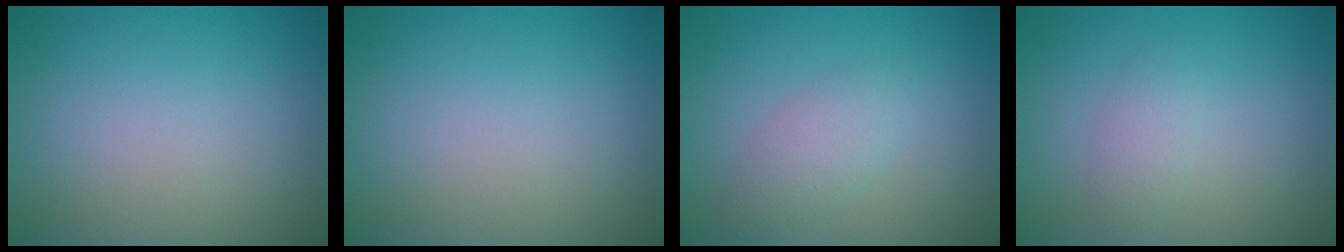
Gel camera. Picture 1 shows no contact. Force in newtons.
{"total": 0.0}
{"total": 2.4, "press": 2.4, "slide": 0.0}
{"total": 1.6, "press": 1.6, "slide": 0.1}